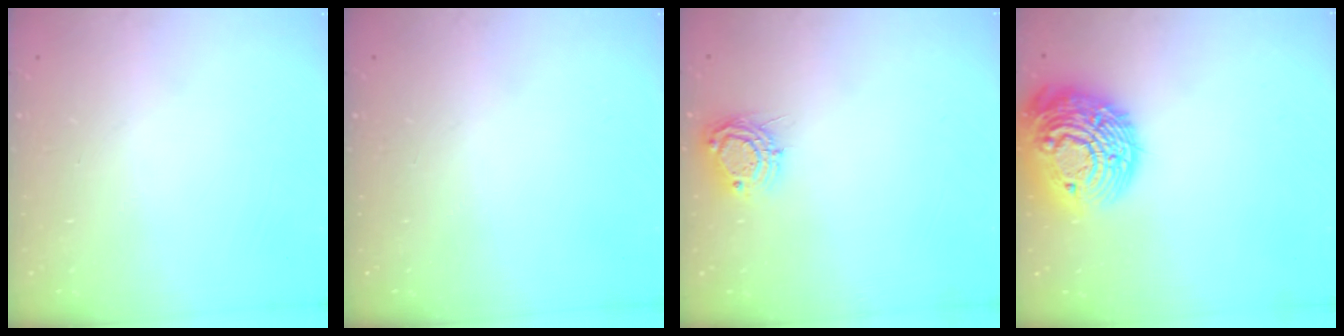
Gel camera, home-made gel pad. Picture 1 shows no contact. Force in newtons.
{"total": 0.0}
{"total": 7.9, "press": 7.9, "slide": 0.7}
{"total": 21.7, "press": 21.6, "slide": 1.8}